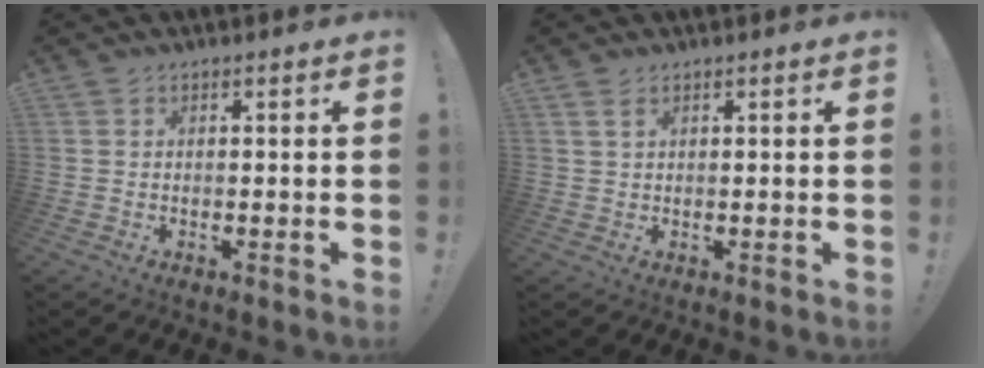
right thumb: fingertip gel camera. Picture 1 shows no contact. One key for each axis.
{"total": 2.3, "fx": 1.2, "fy": 1.0, "fz": 1.6, "tx": -0.028, "ty": -0.001, "tz": 0.022}